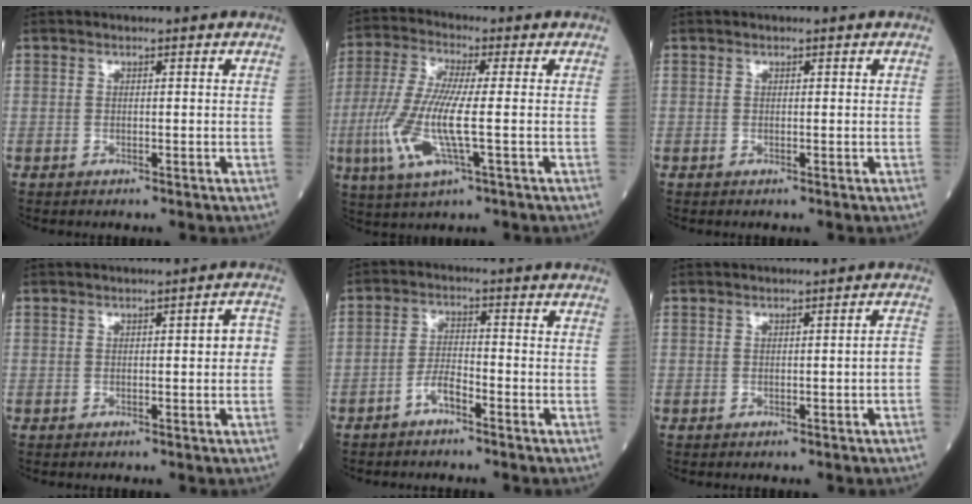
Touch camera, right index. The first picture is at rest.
{"total": 11.3, "force": [-2.2, 1.6, 10.9], "torque": [-0.248, -0.010, -0.046]}
{"total": 0.0}
{"total": 2.6, "force": [-0.1, 0.7, 2.5], "torque": [-0.024, 0.008, -0.003]}
{"total": 3.3, "force": [-2.4, 0.8, 2.2], "torque": [-0.044, 0.007, -0.047]}
{"total": 1.5, "force": [-0.6, 0.0, 1.3], "torque": [-0.012, 0.000, -0.009]}